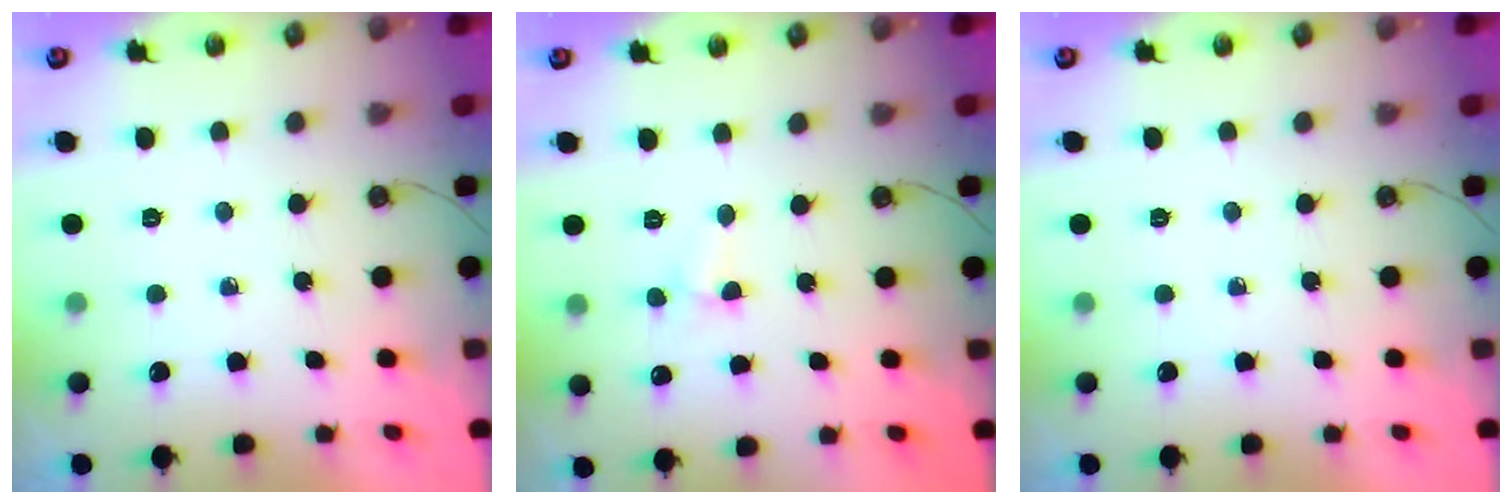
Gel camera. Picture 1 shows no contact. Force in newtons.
{"total": 3.0, "press": 2.9, "slide": 0.4}
{"total": 0.0}